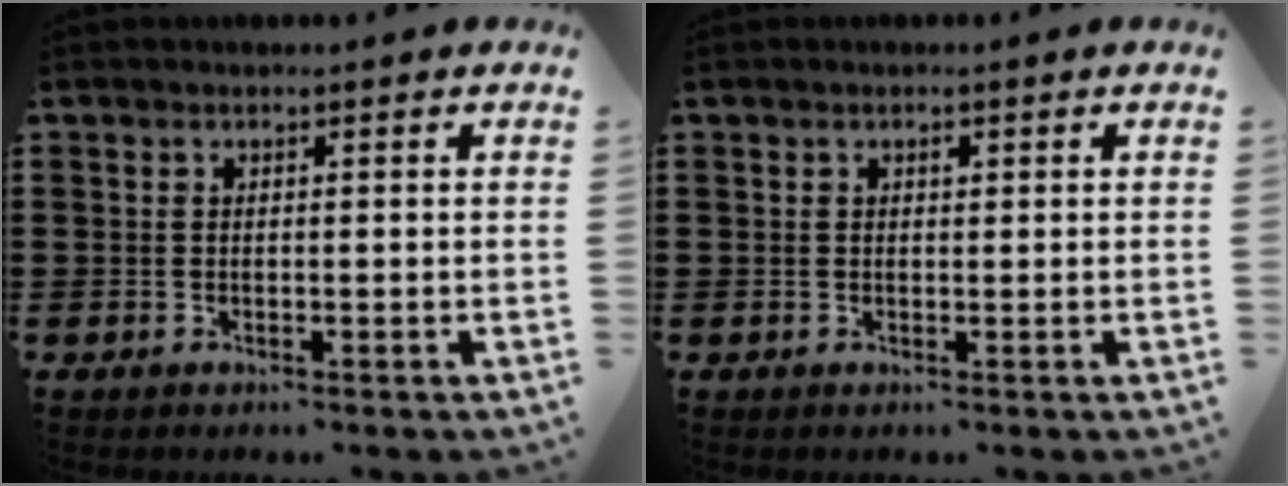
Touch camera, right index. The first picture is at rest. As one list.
[{"total": 0.7, "force": [0.3, 0.4, 0.4], "torque": [-0.010, 0.001, 0.006]}]